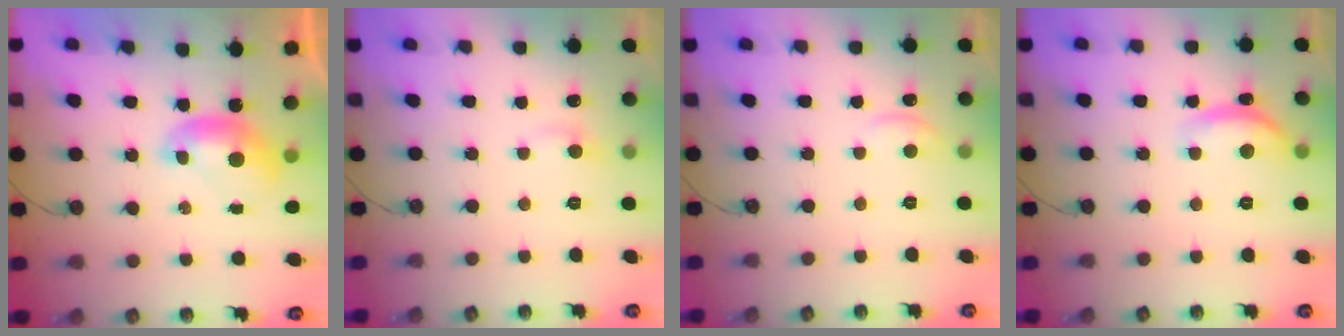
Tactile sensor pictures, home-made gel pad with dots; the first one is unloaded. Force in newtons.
{"total": 1.5, "press": 1.2, "slide": 0.9}
{"total": 2.5, "press": 2.5, "slide": 0.2}
{"total": 5.3, "press": 5.3, "slide": 0.6}